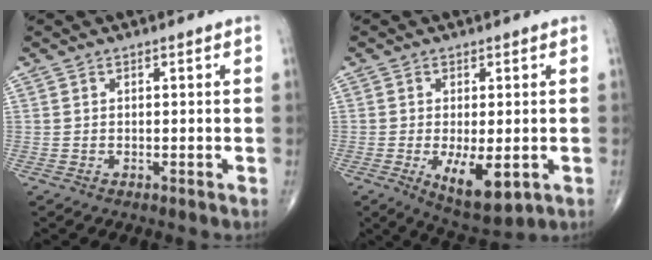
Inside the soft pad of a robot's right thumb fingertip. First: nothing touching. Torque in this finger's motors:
{"motor_torque": [-0.20, 0.15, 0.12, -0.09, 0.23]}